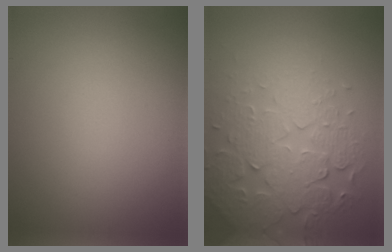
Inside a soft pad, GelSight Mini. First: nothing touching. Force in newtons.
{"total": 6.7, "press": 5.1, "slide": 4.4}